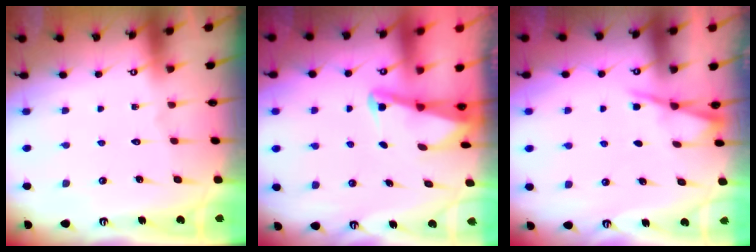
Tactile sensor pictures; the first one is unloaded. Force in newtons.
{"total": 2.1, "press": 2.0, "slide": 0.3}
{"total": 3.3, "press": 3.3, "slide": 0.3}